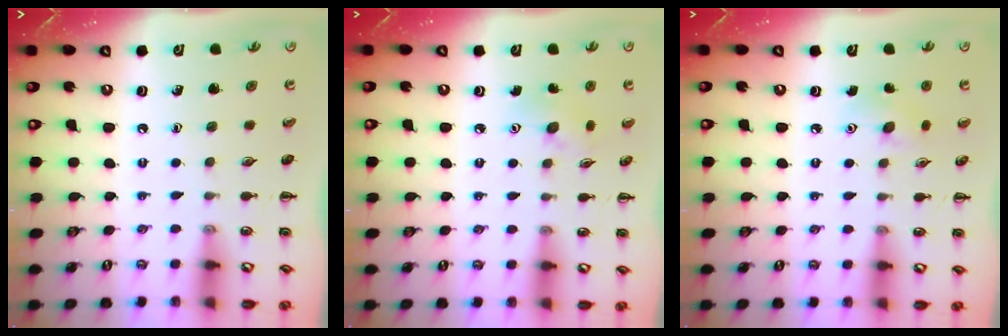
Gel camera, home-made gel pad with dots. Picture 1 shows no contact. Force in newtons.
{"total": 4.5, "press": 4.4, "slide": 0.5}
{"total": 4.9, "press": 4.8, "slide": 1.0}